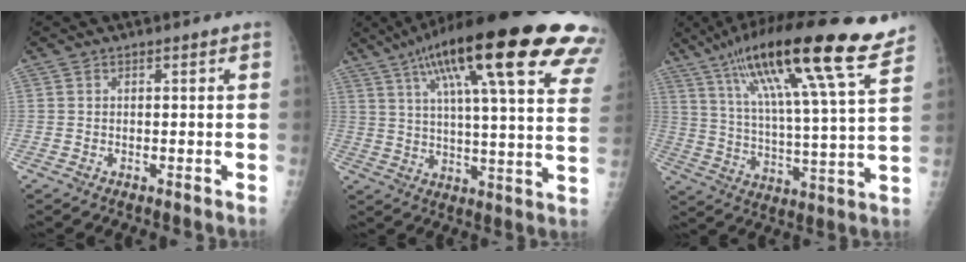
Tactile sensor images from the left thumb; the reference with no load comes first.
{"total": 31.9, "force": [17.2, 7.1, 26.0], "torque": [-0.328, -0.003, 0.245]}
{"total": 24.5, "force": [15.6, 2.9, 18.6], "torque": [-0.297, -0.035, 0.253]}